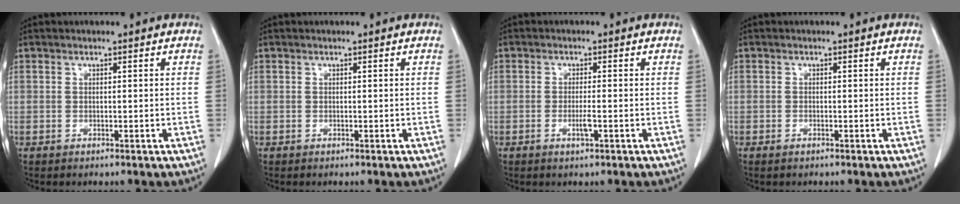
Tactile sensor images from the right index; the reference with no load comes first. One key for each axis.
{"total": 0.0}
{"total": 2.4, "fx": -0.7, "fy": 0.3, "fz": 2.2, "tx": -0.047, "ty": -0.004, "tz": -0.012}
{"total": 0.7, "fx": -0.3, "fy": 0.4, "fz": 0.5, "tx": -0.012, "ty": -0.001, "tz": -0.003}